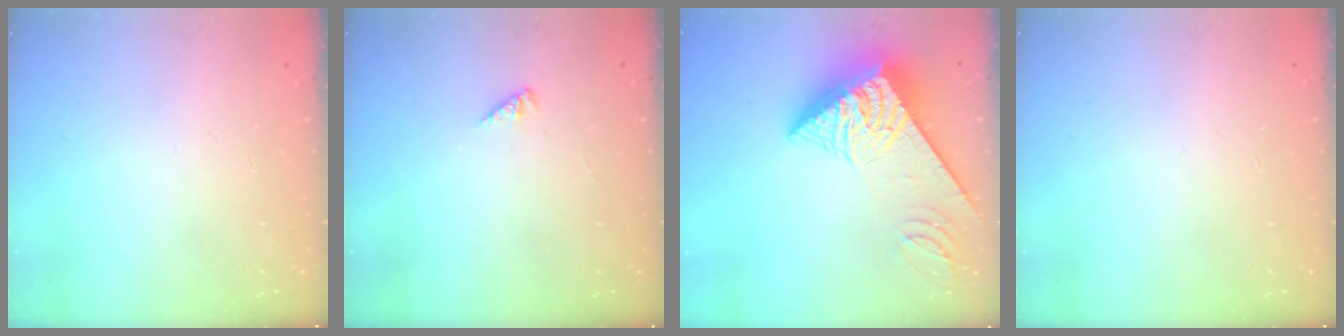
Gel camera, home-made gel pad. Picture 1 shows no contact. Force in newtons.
{"total": 0.0}
{"total": 12.6, "press": 12.5, "slide": 1.5}
{"total": 0.0}